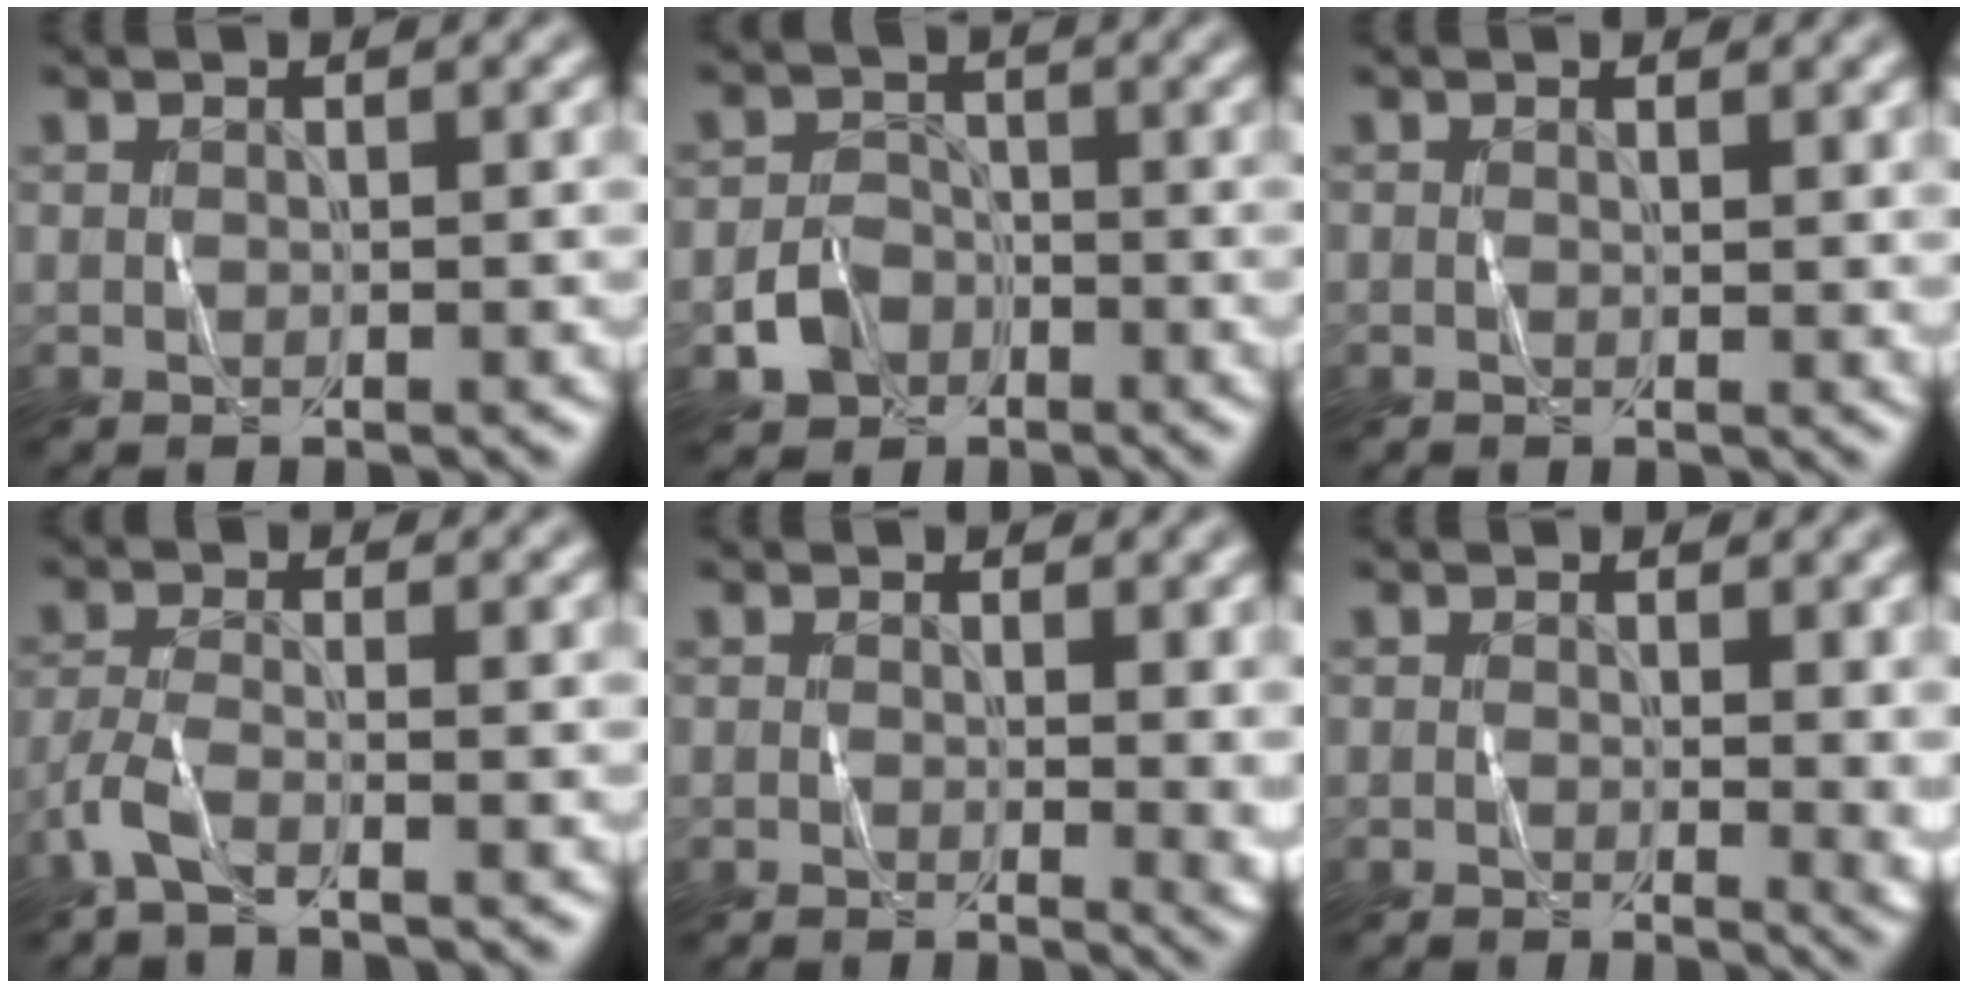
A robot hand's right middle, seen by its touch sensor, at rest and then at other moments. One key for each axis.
{"total": 3.2, "fx": -1.7, "fy": 2.5, "fz": 1.1, "tx": -0.017, "ty": 0.002, "tz": -0.032}
{"total": 1.0, "fx": 0.4, "fy": 0.4, "fz": 0.8, "tx": -0.009, "ty": -0.002, "tz": 0.007}
{"total": 2.6, "fx": -1.9, "fy": 0.5, "fz": 1.7, "tx": -0.041, "ty": -0.004, "tz": -0.050}
{"total": 3.3, "fx": 0.3, "fy": 1.5, "fz": 3.0, "tx": -0.026, "ty": -0.005, "tz": 0.006}
{"total": 3.5, "fx": 0.3, "fy": 1.6, "fz": 3.2, "tx": -0.028, "ty": -0.004, "tz": 0.006}